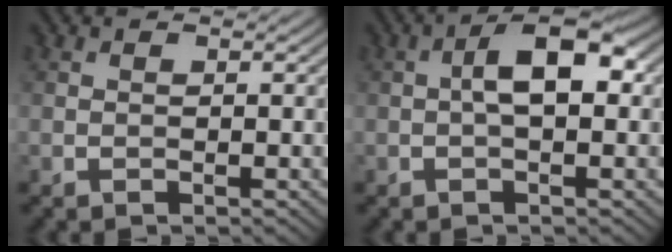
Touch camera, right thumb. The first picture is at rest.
{"total": 5.6, "force": [0.2, 2.3, 5.0], "torque": [-0.082, 0.012, -0.003]}